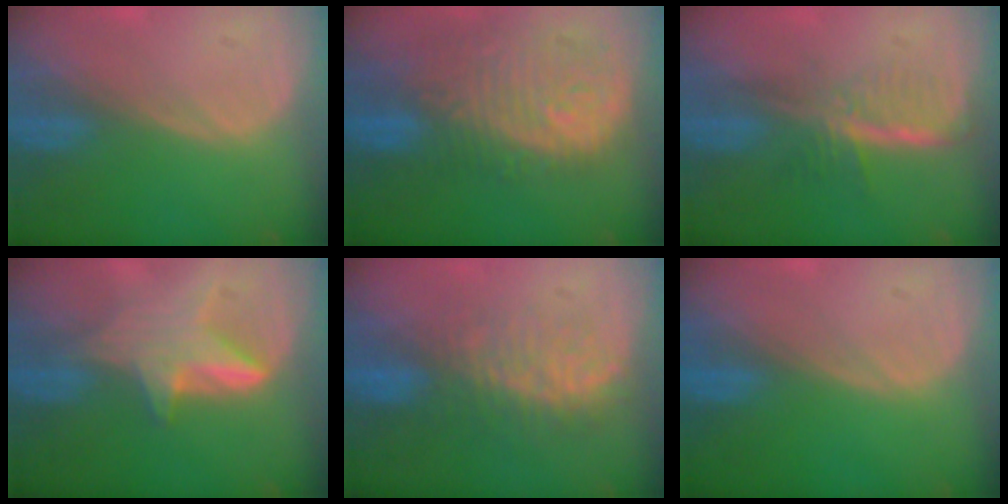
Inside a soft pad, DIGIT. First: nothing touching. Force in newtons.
{"total": 11.8, "press": 10.6, "slide": 5.1}
{"total": 6.0, "press": 5.2, "slide": 2.9}
{"total": 6.1, "press": 5.7, "slide": 2.0}
{"total": 7.8, "press": 7.6, "slide": 2.1}
{"total": 0.0}